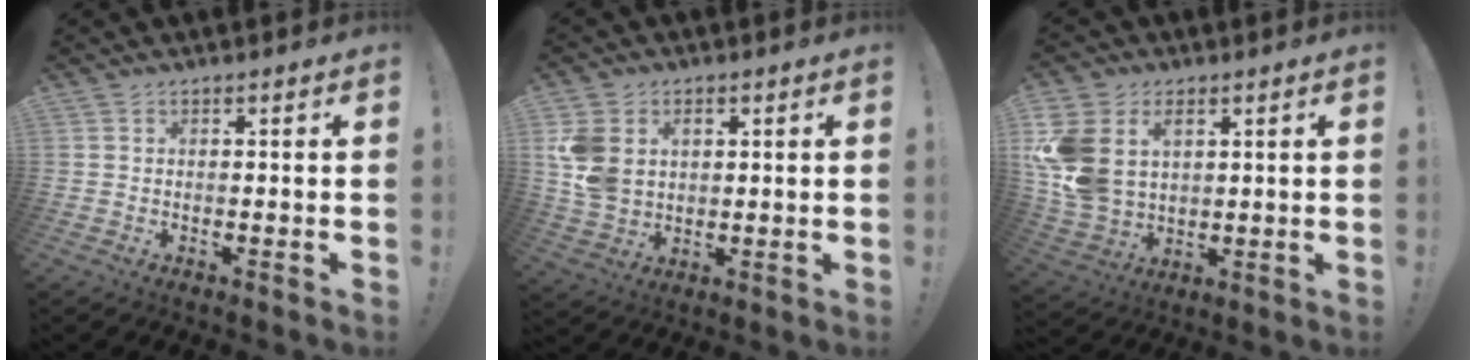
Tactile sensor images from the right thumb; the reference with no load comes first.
{"total": 10.3, "force": [3.1, 8.2, 5.4], "torque": [-0.104, -0.009, 0.062]}
{"total": 13.4, "force": [4.6, 10.2, 7.4], "torque": [-0.156, -0.027, 0.091]}